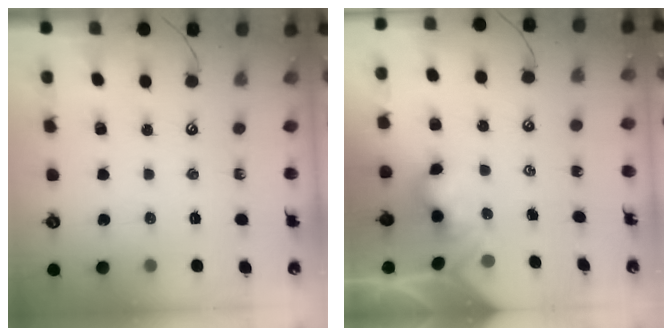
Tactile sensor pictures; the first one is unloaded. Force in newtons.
{"total": 3.7, "press": 3.7, "slide": 0.3}